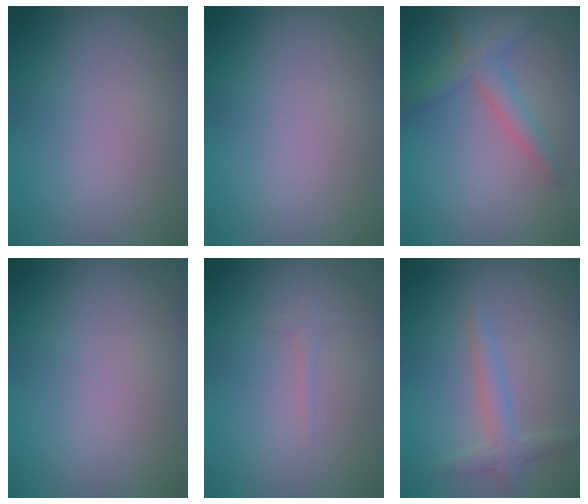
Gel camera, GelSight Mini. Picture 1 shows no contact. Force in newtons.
{"total": 0.0}
{"total": 2.9, "press": 2.9, "slide": 0.1}
{"total": 0.0}
{"total": 0.6, "press": 0.6, "slide": 0.0}
{"total": 2.3, "press": 2.3, "slide": 0.1}